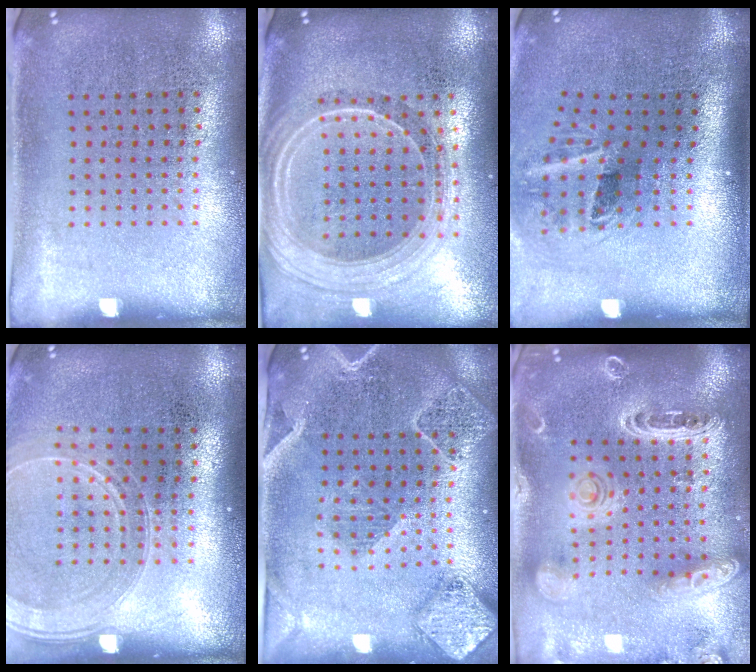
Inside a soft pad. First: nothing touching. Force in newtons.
{"total": 2.3, "press": 1.9, "slide": 1.3}
{"total": 2.1, "press": 1.3, "slide": 1.7}
{"total": 1.7, "press": 1.6, "slide": 0.6}
{"total": 2.4, "press": 2.1, "slide": 1.0}
{"total": 2.3, "press": 2.1, "slide": 0.9}